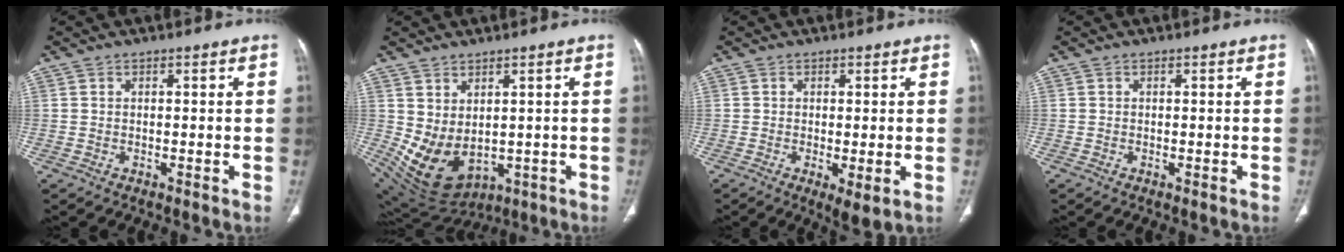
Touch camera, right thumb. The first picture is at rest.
{"total": 10.7, "force": [0.0, 7.0, 8.0], "torque": [-0.132, -0.012, 0.040]}
{"total": 4.1, "force": [-1.0, 1.3, 3.8], "torque": [-0.069, -0.016, -0.014]}
{"total": 0.0}